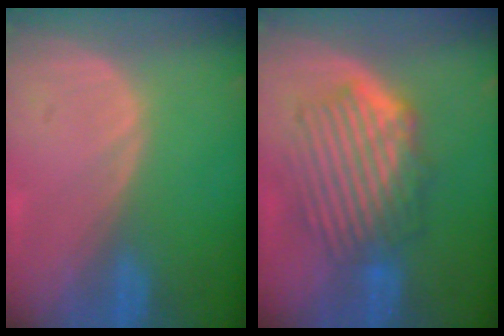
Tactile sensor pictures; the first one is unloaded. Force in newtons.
{"total": 9.1, "press": 8.2, "slide": 4.0}